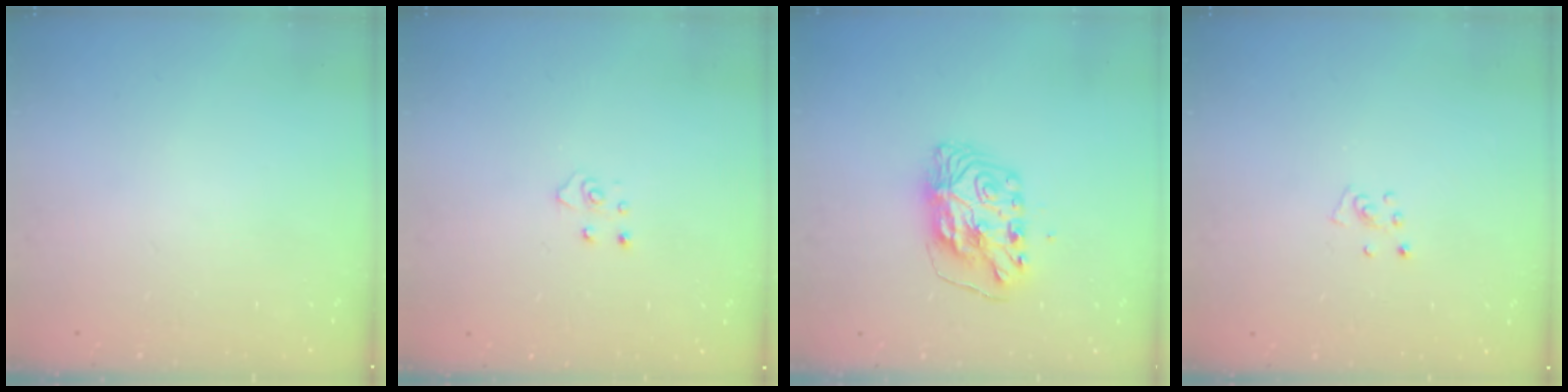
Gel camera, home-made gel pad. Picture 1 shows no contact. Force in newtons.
{"total": 4.1, "press": 4.0, "slide": 0.5}
{"total": 8.8, "press": 8.8, "slide": 0.8}
{"total": 3.7, "press": 3.7, "slide": 0.3}